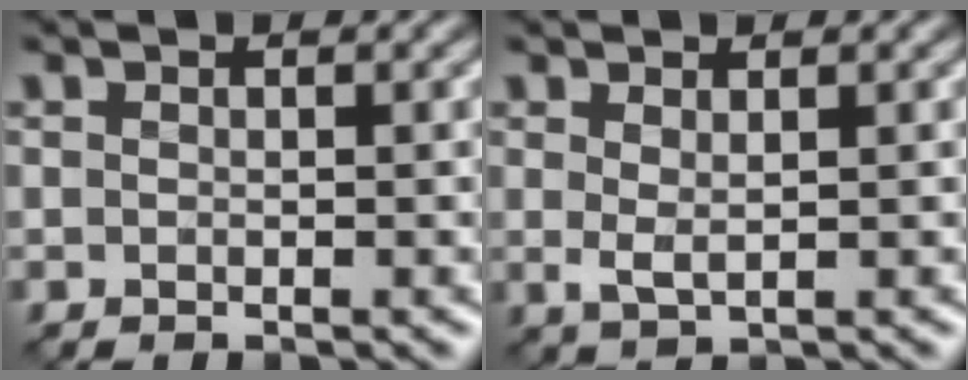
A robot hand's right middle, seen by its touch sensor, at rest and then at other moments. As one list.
[{"total": 1.4, "force": [0.6, 0.5, 1.2], "torque": [-0.027, 0.002, 0.012]}]